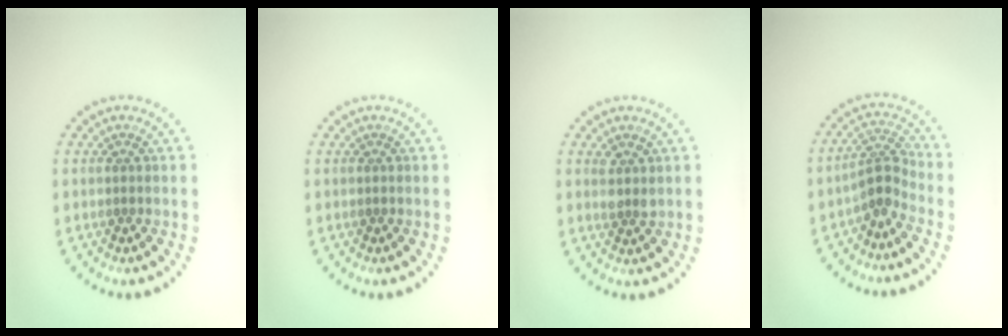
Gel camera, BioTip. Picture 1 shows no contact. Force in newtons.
{"total": 0.0}
{"total": 1.6, "press": 1.5, "slide": 0.6}
{"total": 2.5, "press": 1.8, "slide": 1.8}